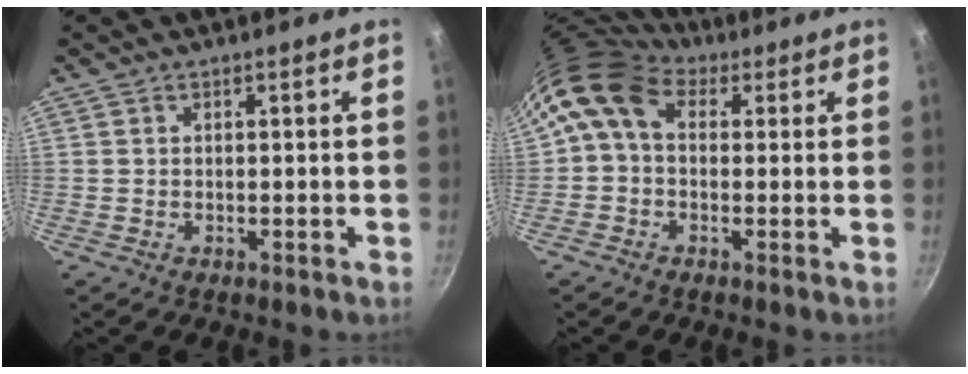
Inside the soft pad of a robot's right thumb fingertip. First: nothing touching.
{"total": 9.2, "force": [2.6, 6.6, 5.9], "torque": [-0.101, 0.018, 0.026]}